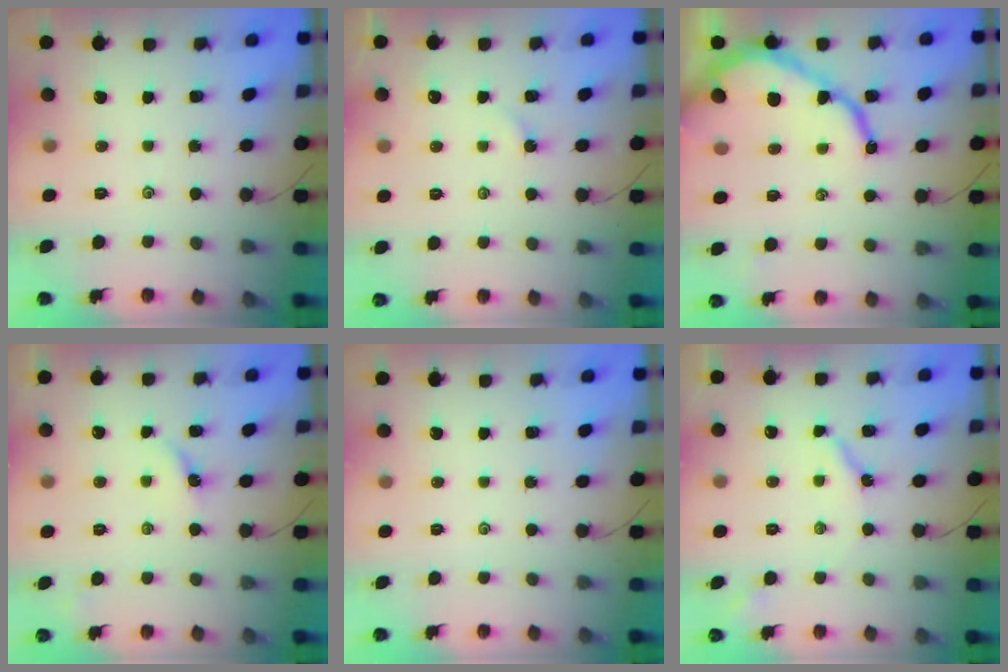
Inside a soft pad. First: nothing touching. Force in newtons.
{"total": 2.0, "press": 1.9, "slide": 0.3}
{"total": 11.9, "press": 11.8, "slide": 1.3}
{"total": 3.4, "press": 3.3, "slide": 0.6}
{"total": 0.0}
{"total": 5.4, "press": 5.4, "slide": 0.6}